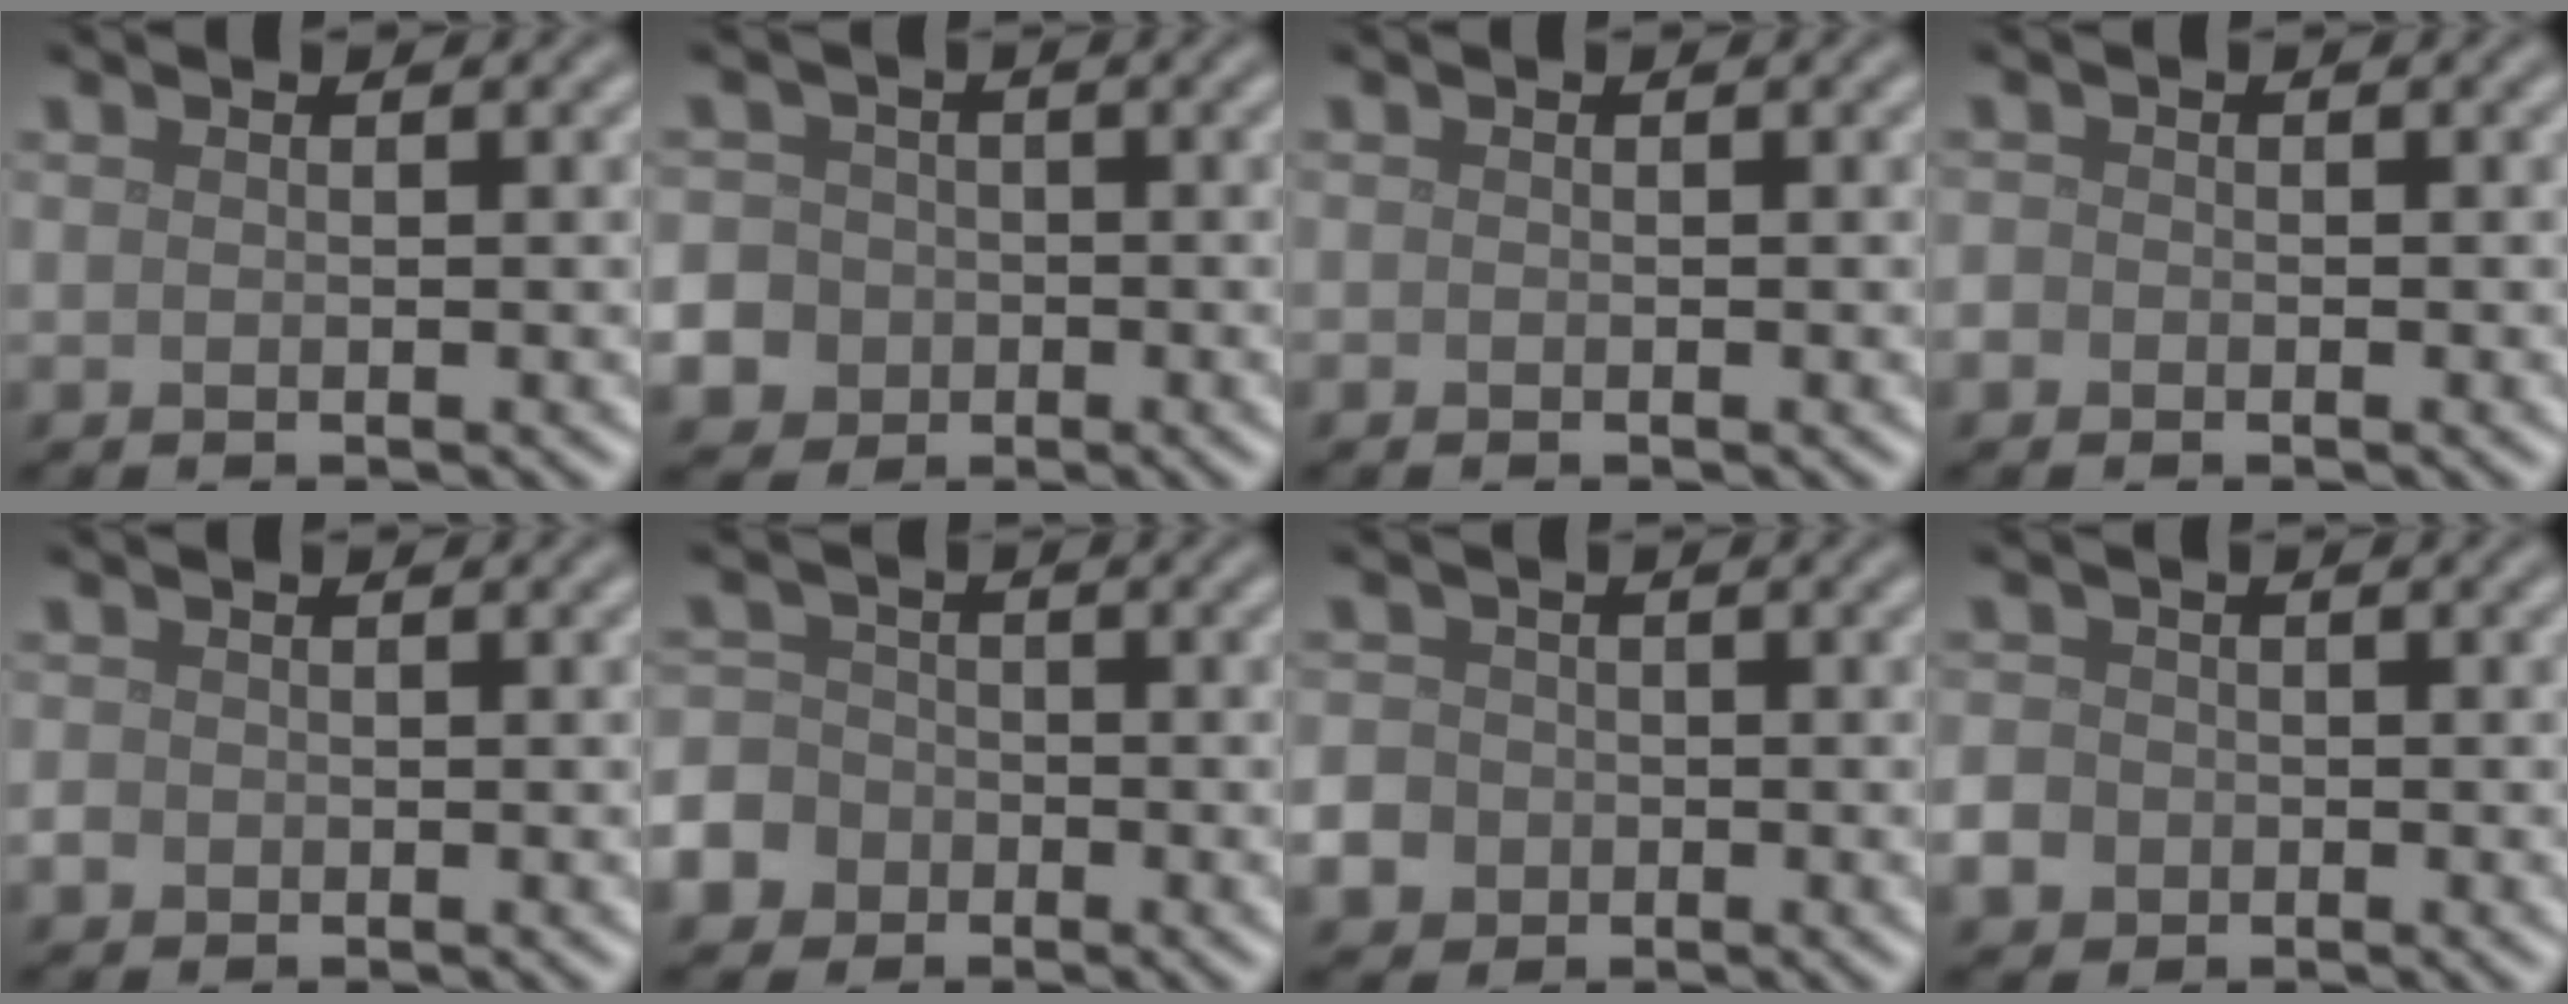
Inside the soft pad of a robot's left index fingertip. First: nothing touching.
{"total": 12.2, "force": [-4.8, 10.8, 2.8], "torque": [-0.084, -0.022, -0.113]}
{"total": 0.0}
{"total": 0.9, "force": [-0.5, 0.7, 0.1], "torque": [0.002, -0.003, -0.010]}
{"total": 0.9, "force": [-0.3, 0.8, 0.2], "torque": [-0.001, -0.004, -0.009]}
{"total": 6.9, "force": [-3.7, 5.7, 1.6], "torque": [-0.036, -0.014, -0.085]}
{"total": 7.4, "force": [-3.2, 6.3, 2.1], "torque": [-0.055, -0.019, -0.081]}
{"total": 3.4, "force": [-1.4, 2.9, 1.1], "torque": [-0.015, -0.005, -0.032]}